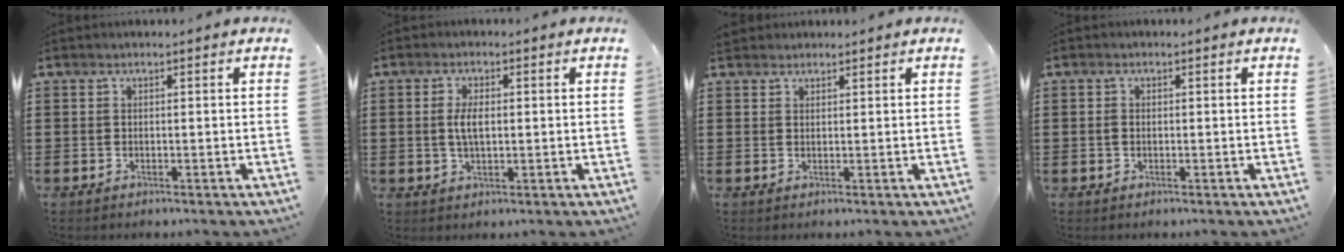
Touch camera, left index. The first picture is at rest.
{"total": 3.5, "force": [0.2, 1.5, 3.1], "torque": [-0.071, 0.002, -0.001]}
{"total": 1.3, "force": [1.2, 0.5, 0.1], "torque": [-0.005, 0.002, 0.024]}
{"total": 1.1, "force": [-0.1, 0.7, 0.9], "torque": [-0.019, 0.004, -0.002]}